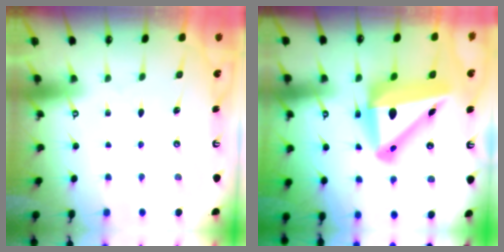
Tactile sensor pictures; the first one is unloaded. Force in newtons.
{"total": 15.2, "press": 14.9, "slide": 3.2}